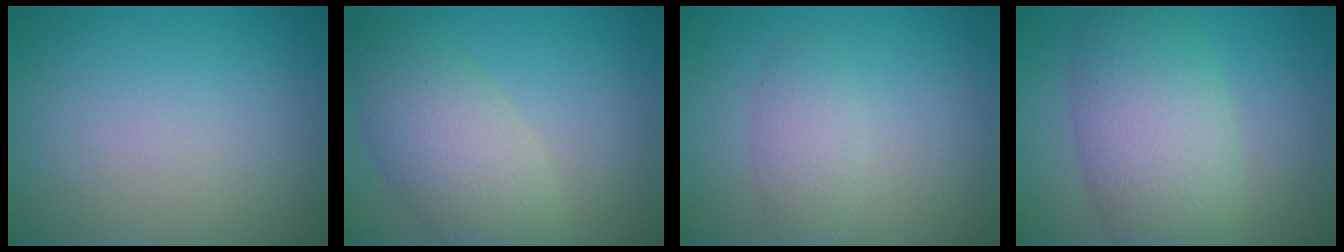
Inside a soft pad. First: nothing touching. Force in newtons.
{"total": 5.6, "press": 5.6, "slide": 0.4}
{"total": 2.1, "press": 2.1, "slide": 0.1}
{"total": 7.9, "press": 7.9, "slide": 0.4}